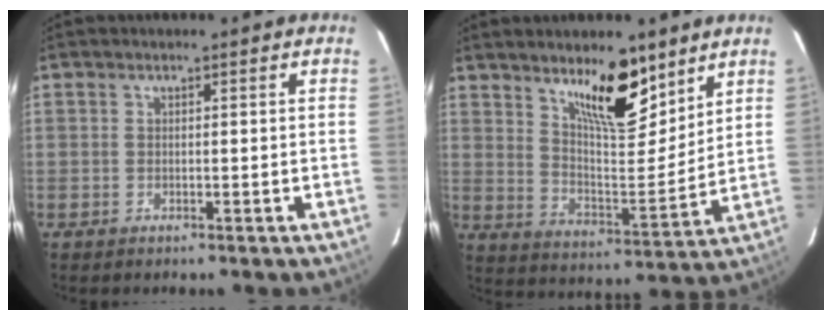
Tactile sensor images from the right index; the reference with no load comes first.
{"total": 12.1, "force": [8.0, 3.3, 8.5], "torque": [-0.135, -0.010, 0.143]}